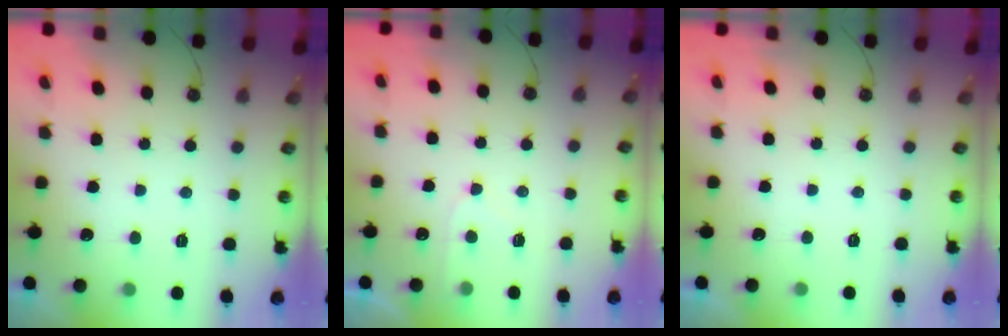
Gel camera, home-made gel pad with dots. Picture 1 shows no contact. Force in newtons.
{"total": 4.7, "press": 4.6, "slide": 0.5}
{"total": 0.0}